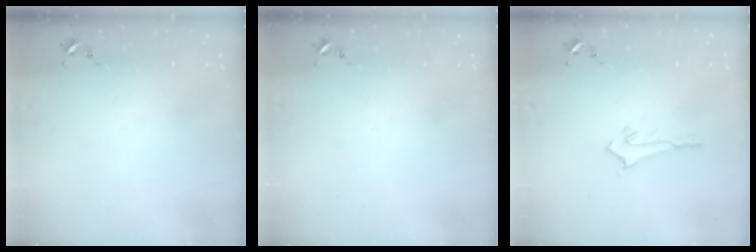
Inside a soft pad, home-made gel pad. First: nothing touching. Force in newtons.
{"total": 0.0}
{"total": 2.8, "press": 2.8, "slide": 0.3}